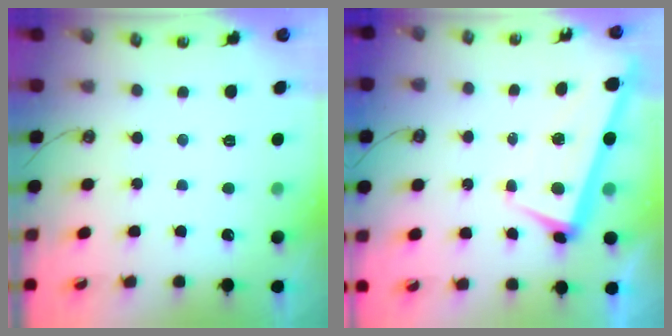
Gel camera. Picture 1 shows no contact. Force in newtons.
{"total": 2.4, "press": 2.3, "slide": 0.7}